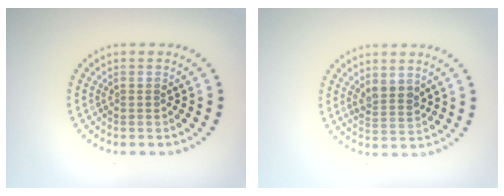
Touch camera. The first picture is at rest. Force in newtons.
{"total": 2.2, "press": 2.0, "slide": 0.9}